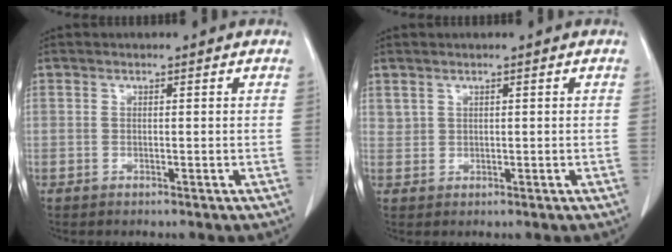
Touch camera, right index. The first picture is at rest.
{"total": 1.0, "force": [0.7, 0.7, 0.1], "torque": [0.005, 0.006, 0.013]}